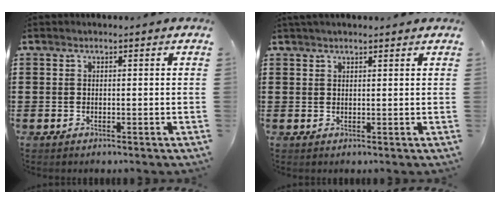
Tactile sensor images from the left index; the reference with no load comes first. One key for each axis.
{"total": 1.4, "fx": 1.2, "fy": 0.2, "fz": 0.6, "tx": -0.013, "ty": 0.001, "tz": 0.024}